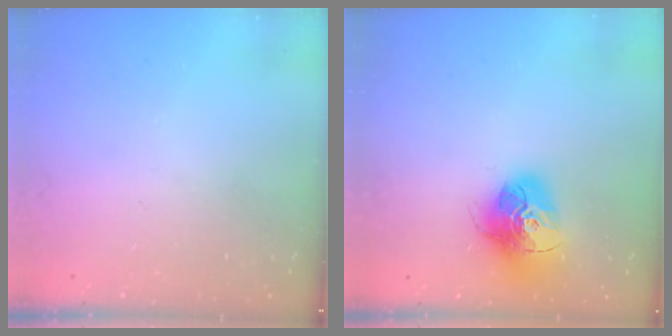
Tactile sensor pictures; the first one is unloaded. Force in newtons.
{"total": 16.5, "press": 16.4, "slide": 1.5}